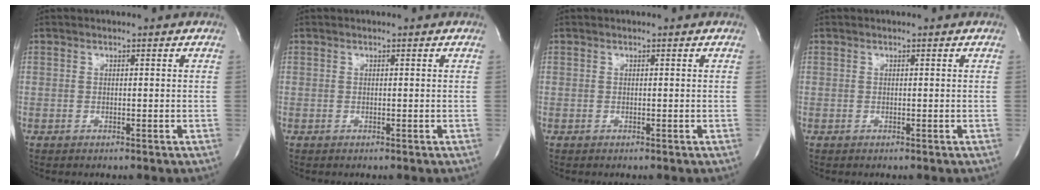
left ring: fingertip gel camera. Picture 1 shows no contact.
{"total": 0.0}
{"total": 0.0}
{"total": 0.0}